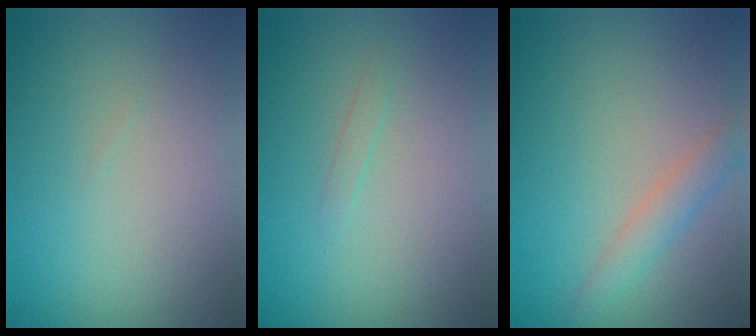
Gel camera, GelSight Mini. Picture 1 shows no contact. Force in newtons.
{"total": 0.6, "press": 0.6, "slide": 0.0}
{"total": 2.1, "press": 2.1, "slide": 0.1}